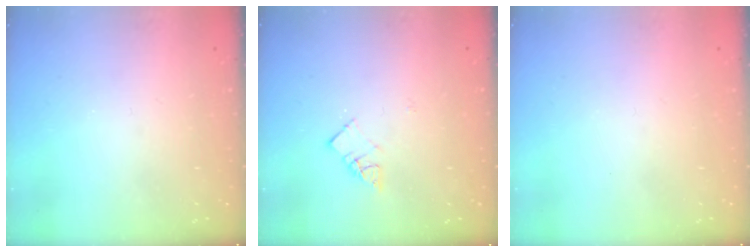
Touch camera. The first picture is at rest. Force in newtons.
{"total": 5.4, "press": 5.4, "slide": 0.1}
{"total": 1.7, "press": 1.6, "slide": 0.1}